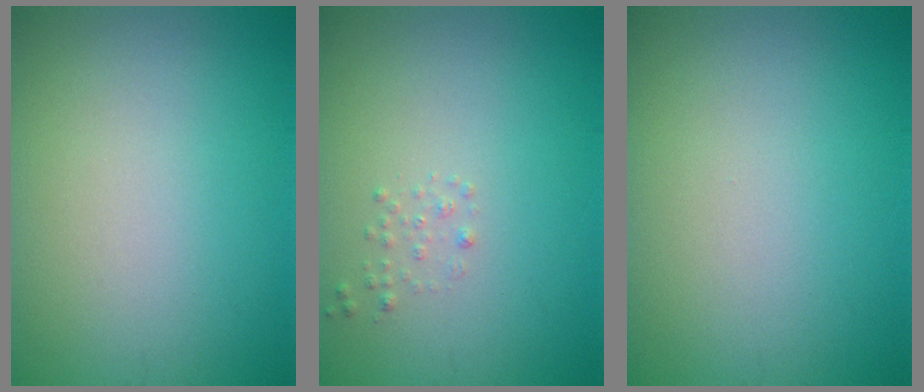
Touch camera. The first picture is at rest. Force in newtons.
{"total": 0.6, "press": 0.6, "slide": 0.1}
{"total": 0.0}